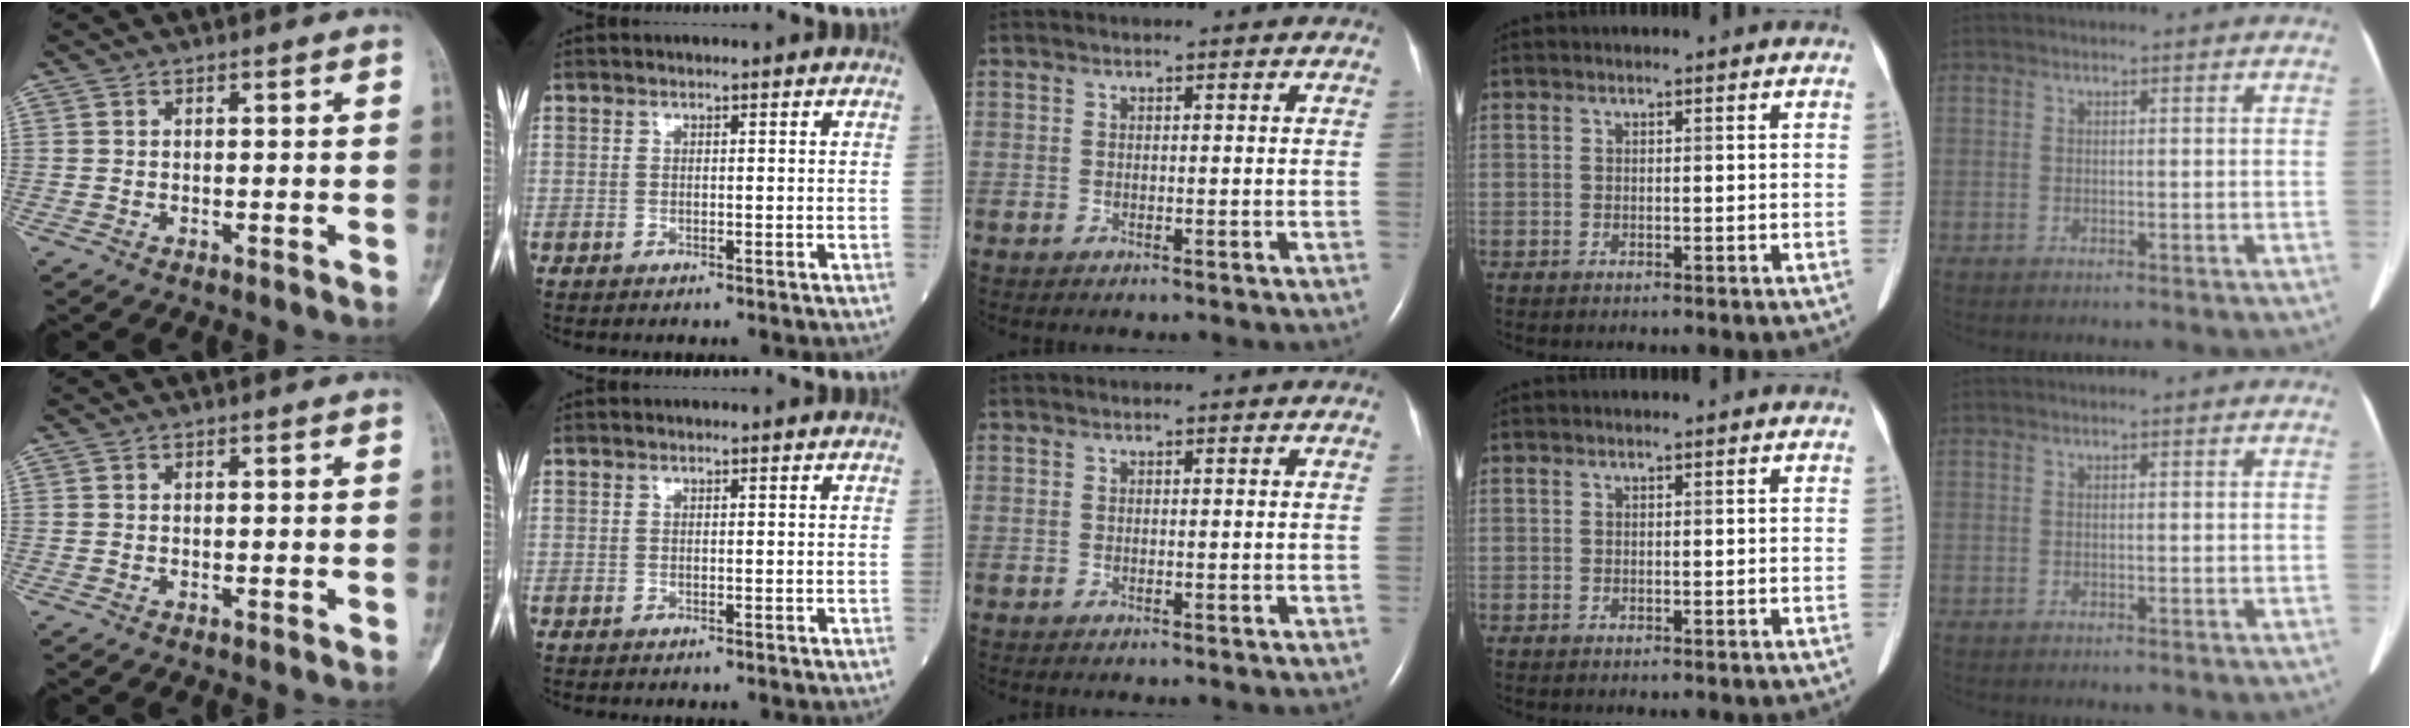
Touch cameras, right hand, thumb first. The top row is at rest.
{}